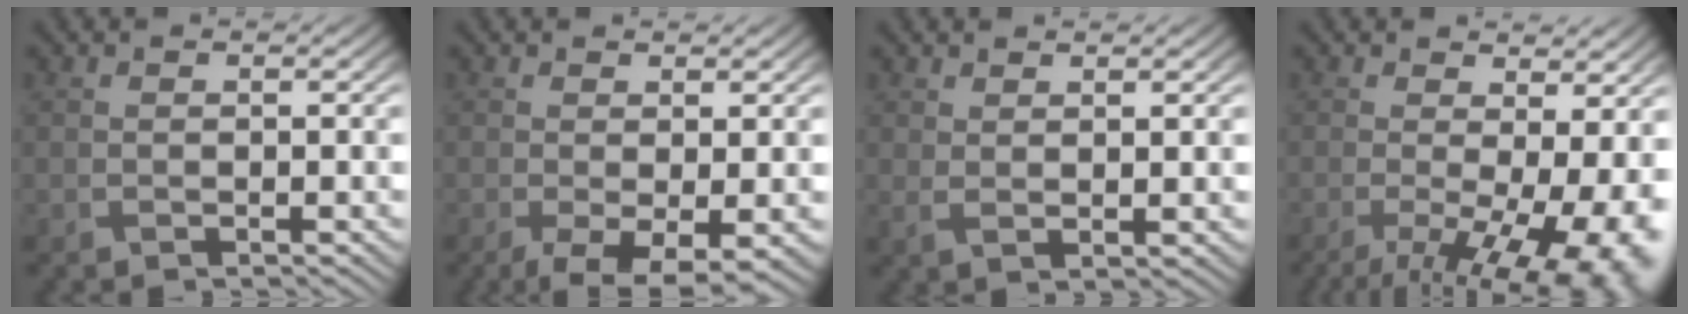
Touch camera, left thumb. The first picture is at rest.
{"total": 5.2, "force": [-1.9, 1.8, 4.5], "torque": [-0.088, -0.019, -0.025]}
{"total": 2.0, "force": [1.4, 0.4, 1.3], "torque": [-0.031, -0.001, 0.033]}
{"total": 13.0, "force": [-3.4, 5.4, 11.4], "torque": [-0.171, -0.032, -0.026]}